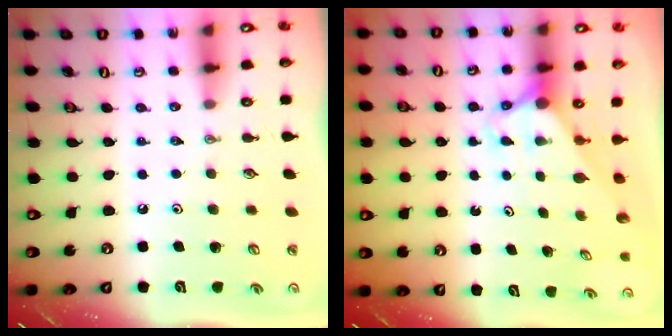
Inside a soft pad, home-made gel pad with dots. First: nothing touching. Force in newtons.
{"total": 2.7, "press": 2.7, "slide": 0.0}